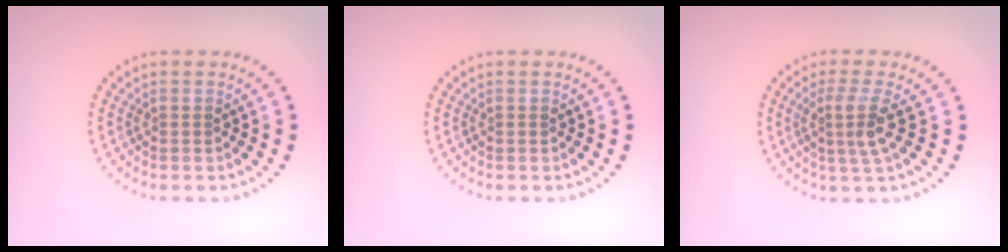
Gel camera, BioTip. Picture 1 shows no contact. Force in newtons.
{"total": 0.0}
{"total": 2.9, "press": 2.1, "slide": 2.0}